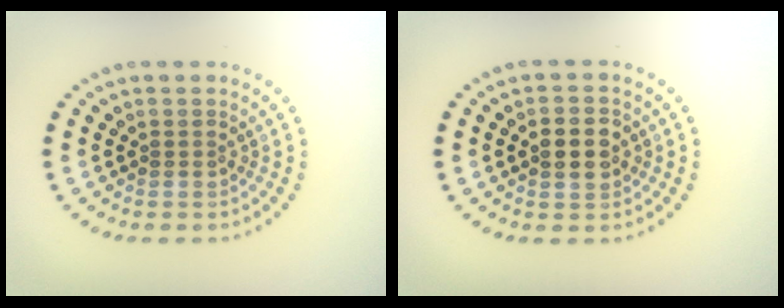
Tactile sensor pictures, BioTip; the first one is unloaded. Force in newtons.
{"total": 2.9, "press": 2.9, "slide": 0.2}